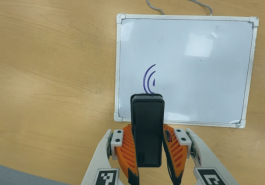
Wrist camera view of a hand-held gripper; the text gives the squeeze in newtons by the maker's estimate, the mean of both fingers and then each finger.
{"total": 8.9, "left": 6.6, "right": 11.3}